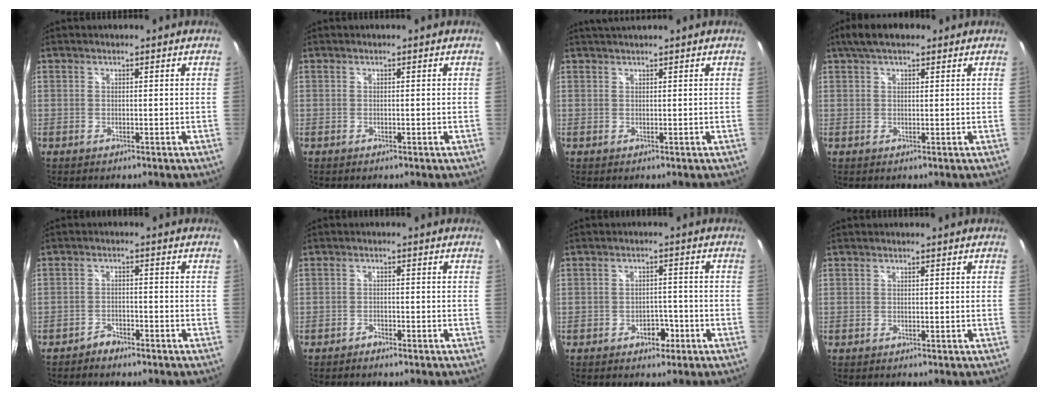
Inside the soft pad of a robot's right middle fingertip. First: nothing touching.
{"total": 0.0}
{"total": 1.9, "force": [1.7, -0.4, 0.9], "torque": [-0.020, 0.002, 0.026]}
{"total": 6.1, "force": [3.9, 2.4, 4.0], "torque": [-0.069, 0.021, 0.066]}
{"total": 3.5, "force": [-2.9, 1.7, 0.8], "torque": [-0.027, 0.004, -0.049]}
{"total": 1.9, "force": [-1.7, 0.6, 0.6], "torque": [-0.021, -0.002, -0.031]}
{"total": 3.5, "force": [-2.1, 2.3, 1.6], "torque": [-0.031, 0.003, -0.026]}
{"total": 0.0}